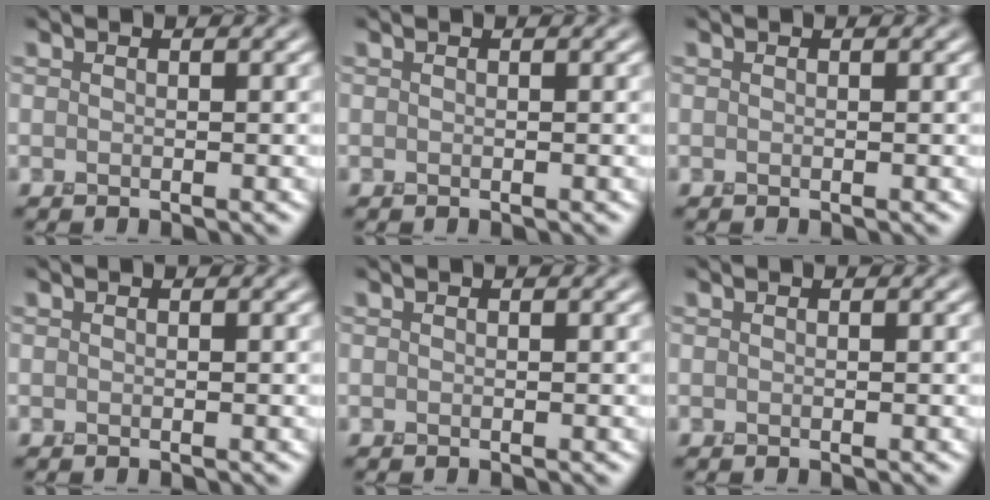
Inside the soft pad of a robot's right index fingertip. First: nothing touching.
{"total": 0.0}
{"total": 0.0}
{"total": 0.0}
{"total": 0.0}
{"total": 0.0}